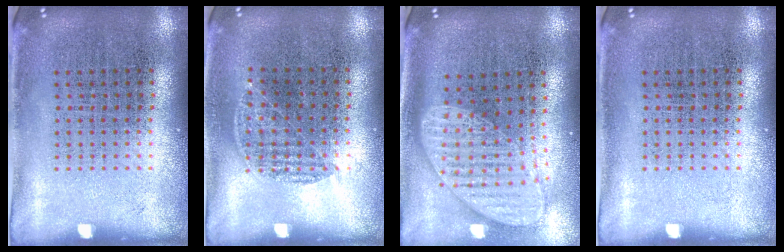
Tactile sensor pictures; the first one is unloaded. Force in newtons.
{"total": 0.7, "press": 0.6, "slide": 0.4}
{"total": 1.9, "press": 1.5, "slide": 1.1}
{"total": 0.0}